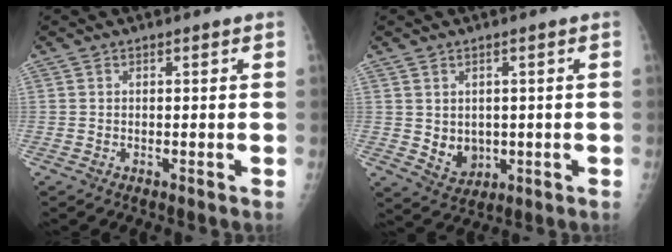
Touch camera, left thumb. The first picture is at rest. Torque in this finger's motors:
{"motor_torque": [-0.14, 0.08, 0.29, -0.15, 0.05]}